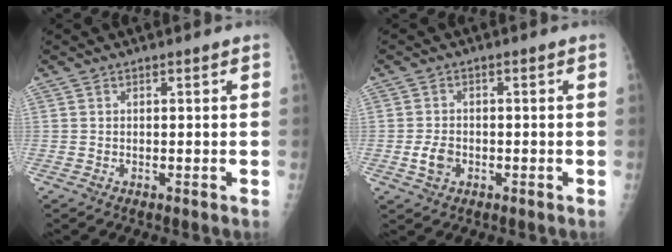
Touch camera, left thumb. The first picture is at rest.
{"total": 3.4, "force": [-1.3, 2.5, 1.9], "torque": [-0.034, 0.005, -0.021]}